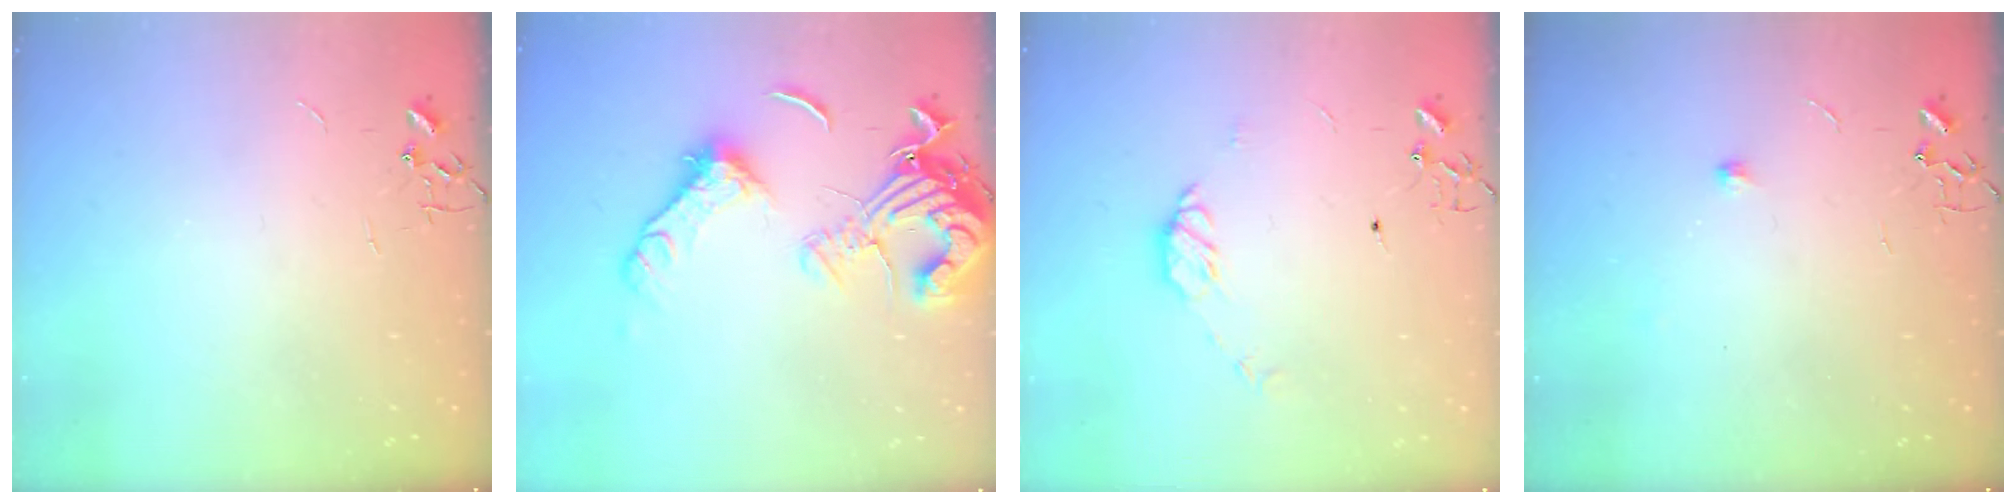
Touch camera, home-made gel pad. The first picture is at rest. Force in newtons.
{"total": 18.8, "press": 18.7, "slide": 2.3}
{"total": 7.2, "press": 7.2, "slide": 0.7}
{"total": 5.4, "press": 5.3, "slide": 1.0}